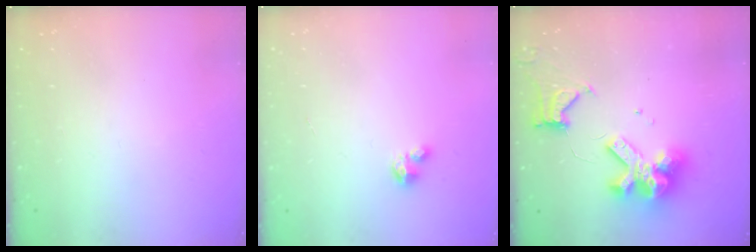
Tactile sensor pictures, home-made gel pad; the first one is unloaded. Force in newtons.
{"total": 1.9, "press": 1.9, "slide": 0.1}
{"total": 14.6, "press": 14.5, "slide": 1.8}